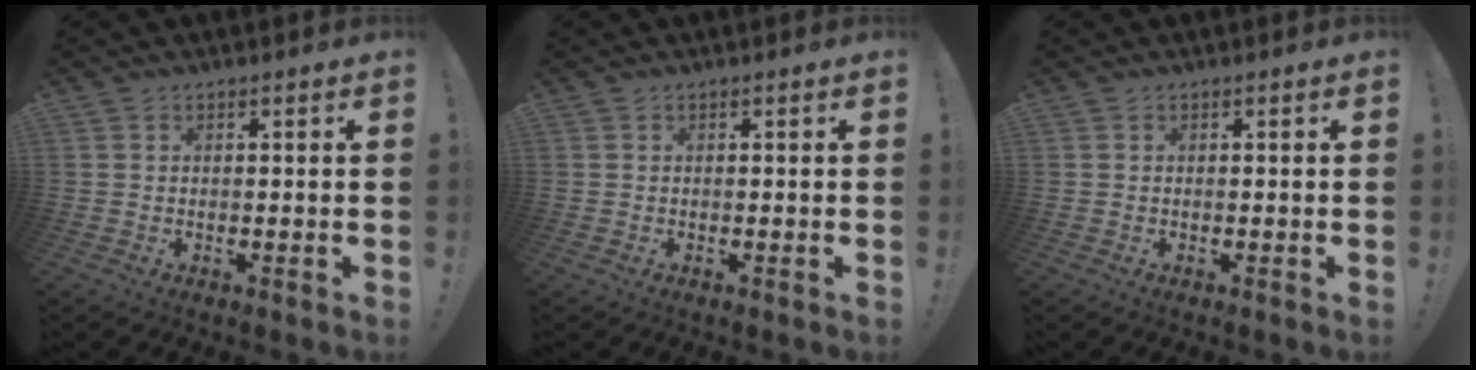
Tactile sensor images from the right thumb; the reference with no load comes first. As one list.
[{"total": 0.0}, {"total": 0.0}]